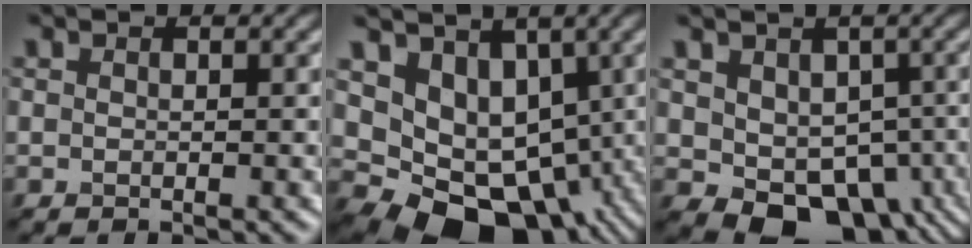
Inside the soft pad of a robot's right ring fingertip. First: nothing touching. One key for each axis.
{"total": 10.2, "fx": -0.8, "fy": 8.0, "fz": 6.2, "tx": -0.079, "ty": -0.023, "tz": -0.008}
{"total": 7.0, "fx": -2.0, "fy": 5.0, "fz": 4.5, "tx": -0.059, "ty": -0.014, "tz": -0.020}